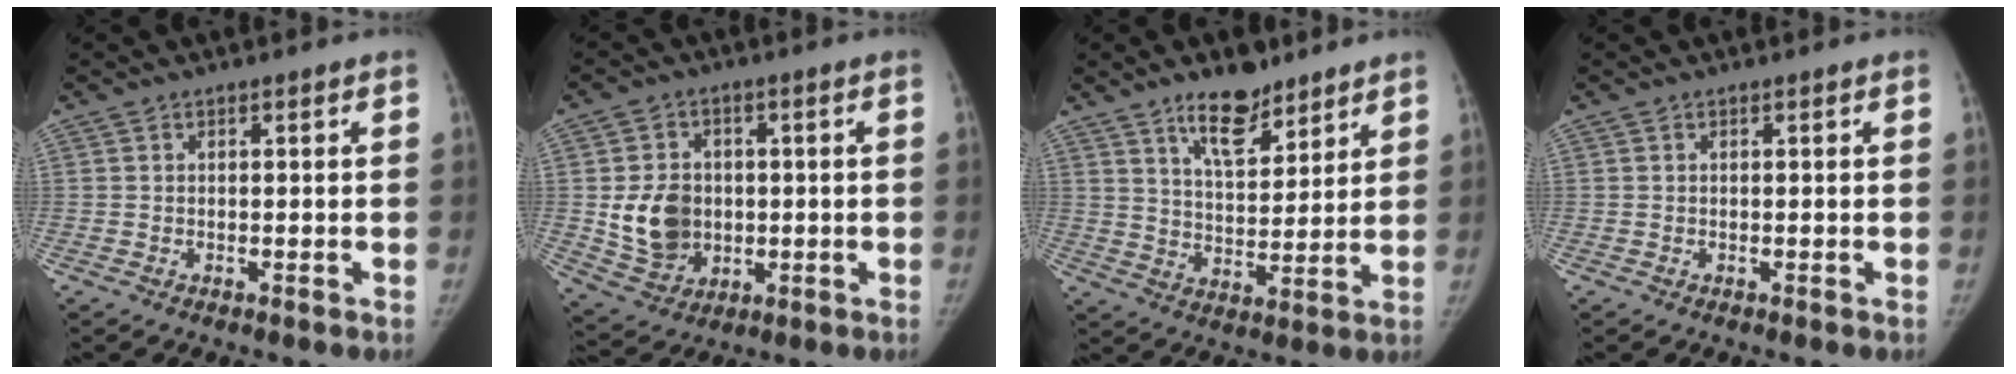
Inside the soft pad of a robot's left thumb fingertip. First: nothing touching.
{"total": 10.6, "force": [-0.1, 8.7, 6.1], "torque": [-0.080, -0.007, 0.012]}
{"total": 10.4, "force": [7.5, 4.4, 5.8], "torque": [-0.070, -0.055, 0.128]}
{"total": 0.0}